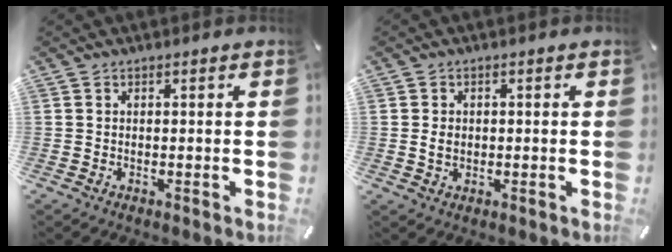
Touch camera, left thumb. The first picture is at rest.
{"total": 2.4, "force": [-0.1, 1.9, 1.5], "torque": [-0.031, 0.004, -0.003]}